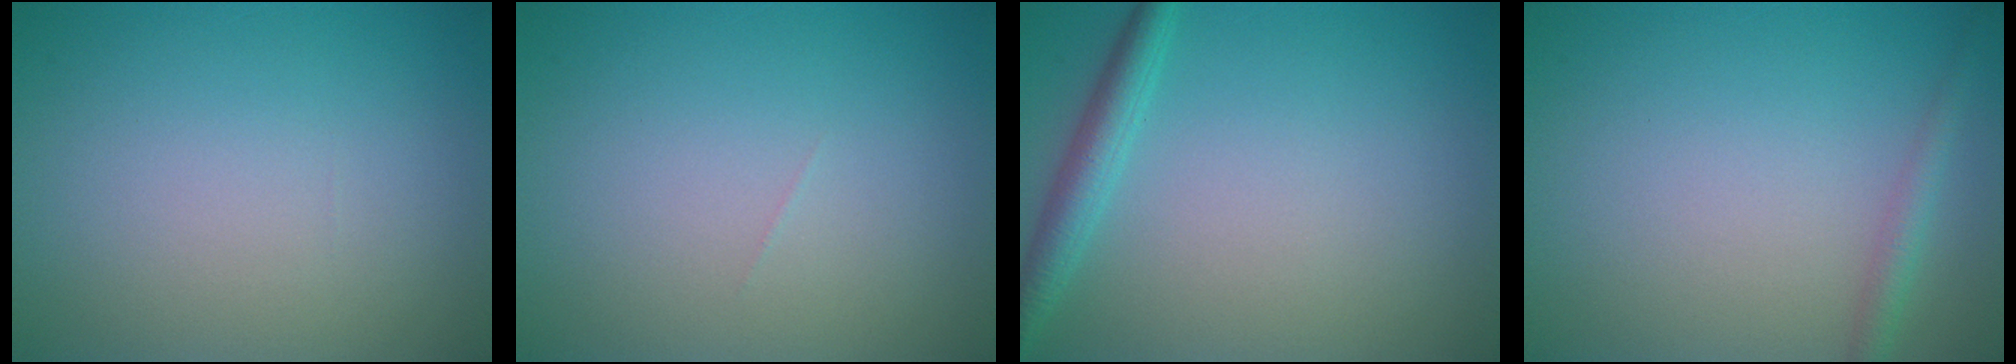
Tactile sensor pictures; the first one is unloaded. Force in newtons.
{"total": 0.0}
{"total": 2.5, "press": 2.5, "slide": 0.1}
{"total": 1.6, "press": 1.6, "slide": 0.1}